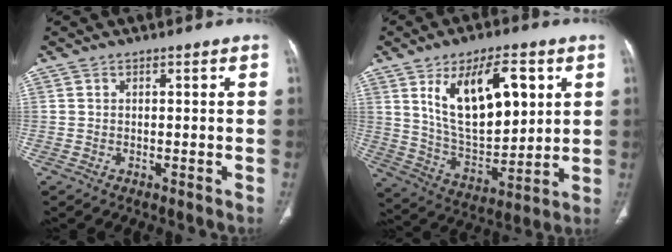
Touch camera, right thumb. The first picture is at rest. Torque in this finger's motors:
{"motor_torque": [1.65, 2.84, 0.91, -0.48, 0.30]}